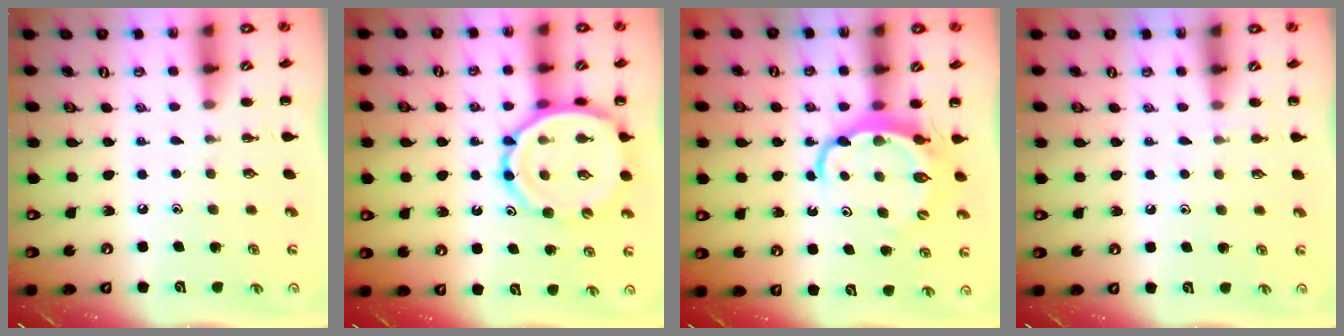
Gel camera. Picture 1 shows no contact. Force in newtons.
{"total": 12.1, "press": 11.7, "slide": 3.0}
{"total": 7.3, "press": 7.3, "slide": 0.6}
{"total": 4.6, "press": 4.4, "slide": 1.5}